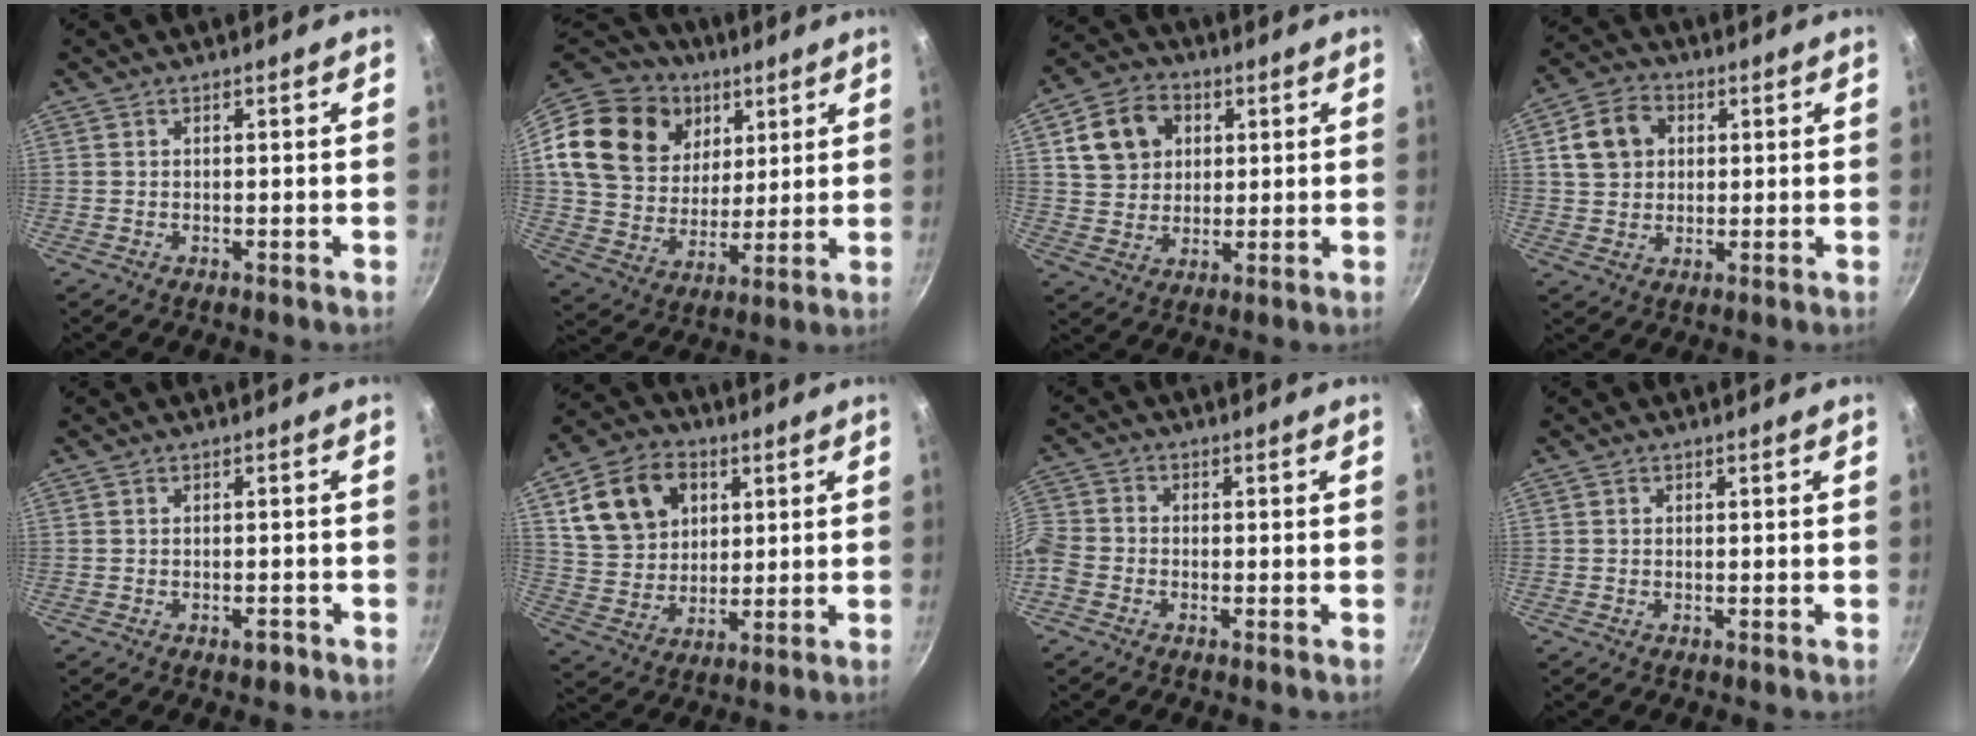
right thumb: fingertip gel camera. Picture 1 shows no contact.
{"total": 24.1, "force": [9.8, 18.1, 12.4], "torque": [-0.214, -0.008, 0.182]}
{"total": 11.3, "force": [3.4, 9.3, 5.4], "torque": [-0.073, 0.007, 0.056]}
{"total": 9.5, "force": [2.4, 7.7, 4.9], "torque": [-0.067, 0.013, 0.034]}
{"total": 1.9, "force": [-1.1, 1.0, 1.1], "torque": [-0.010, 0.013, -0.011]}
{"total": 15.4, "force": [5.2, 11.9, 8.3], "torque": [-0.132, -0.004, 0.096]}
{"total": 7.7, "force": [-3.0, 6.0, 3.9], "torque": [-0.097, 0.020, -0.081]}
{"total": 0.5, "force": [0.0, 0.5, 0.2], "torque": [-0.001, 0.003, -0.001]}